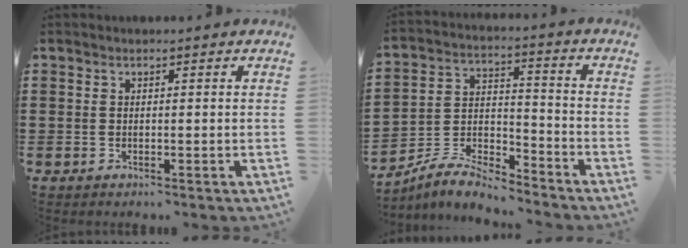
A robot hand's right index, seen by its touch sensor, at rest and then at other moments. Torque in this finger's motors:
{"motor_torque": [2.14, 0.00, -0.67, -0.21]}